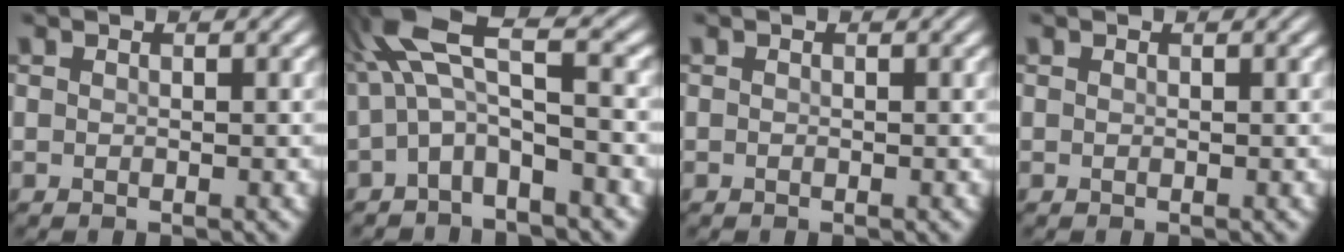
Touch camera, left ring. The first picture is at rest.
{"total": 5.9, "force": [-0.1, 1.8, 5.7], "torque": [-0.115, 0.021, -0.017]}
{"total": 0.0}
{"total": 0.0}